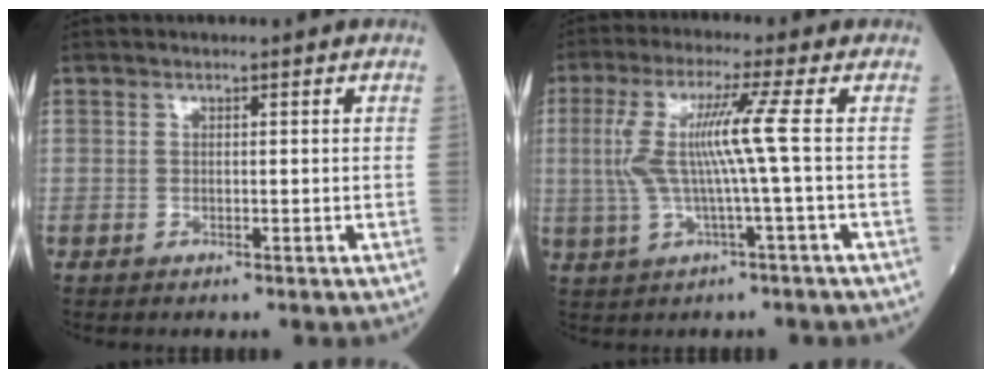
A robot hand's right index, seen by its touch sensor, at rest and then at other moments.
{"total": 8.1, "force": [0.3, -1.2, 8.0], "torque": [-0.172, 0.011, 0.010]}